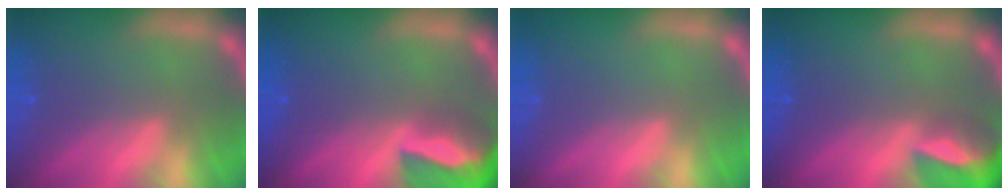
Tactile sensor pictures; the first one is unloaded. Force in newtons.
{"total": 9.0}
{"total": 0.0}
{"total": 6.9}